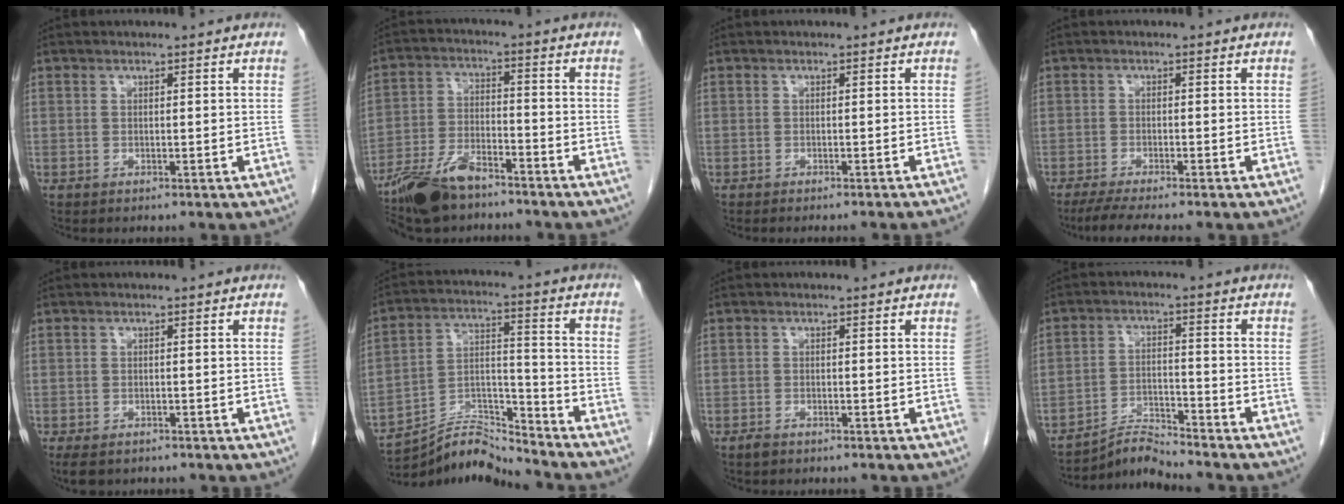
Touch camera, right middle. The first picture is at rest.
{"total": 10.4, "force": [-8.1, 3.3, 5.5], "torque": [-0.111, -0.011, -0.151]}
{"total": 4.6, "force": [-4.2, -0.2, 2.0], "torque": [-0.019, -0.004, -0.050]}
{"total": 5.4, "force": [-4.4, -0.3, 3.1], "torque": [-0.048, -0.015, -0.071]}
{"total": 4.3, "force": [-3.3, 2.0, 1.9], "torque": [-0.029, -0.007, -0.047]}
{"total": 10.4, "force": [-10.3, -0.9, 0.5], "torque": [-0.013, 0.035, -0.190]}
{"total": 1.3, "force": [-1.0, 0.3, 0.7], "torque": [-0.019, -0.001, -0.017]}
{"total": 5.2, "force": [-5.0, -1.2, -0.5], "torque": [0.001, -0.006, -0.090]}